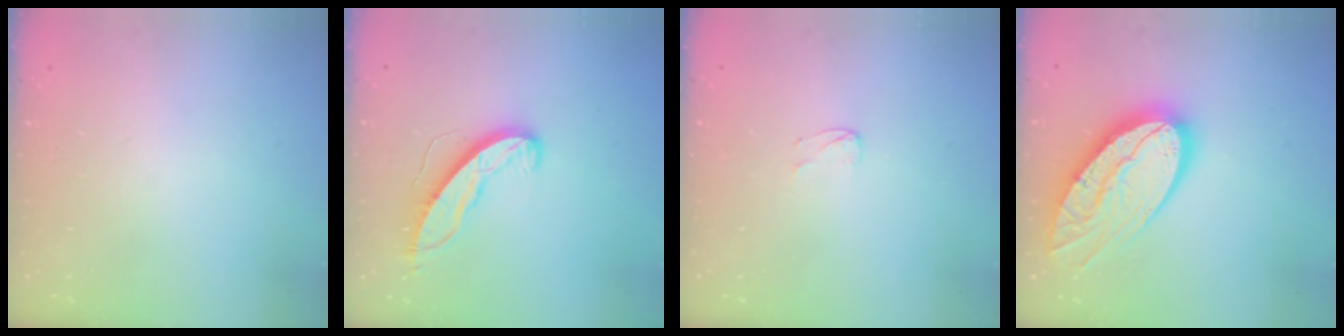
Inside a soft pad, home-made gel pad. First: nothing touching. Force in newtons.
{"total": 9.6, "press": 9.6, "slide": 0.5}
{"total": 3.1, "press": 3.1, "slide": 0.3}
{"total": 22.4, "press": 22.3, "slide": 1.7}